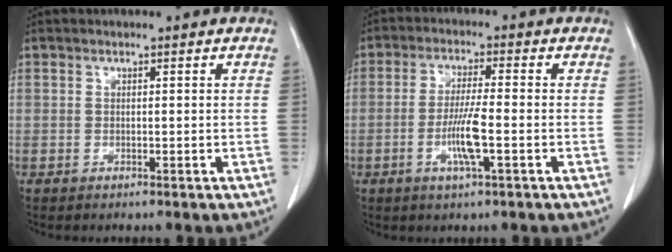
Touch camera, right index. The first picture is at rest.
{"total": 6.2, "force": [-1.8, 0.2, 6.0], "torque": [-0.119, -0.006, -0.032]}